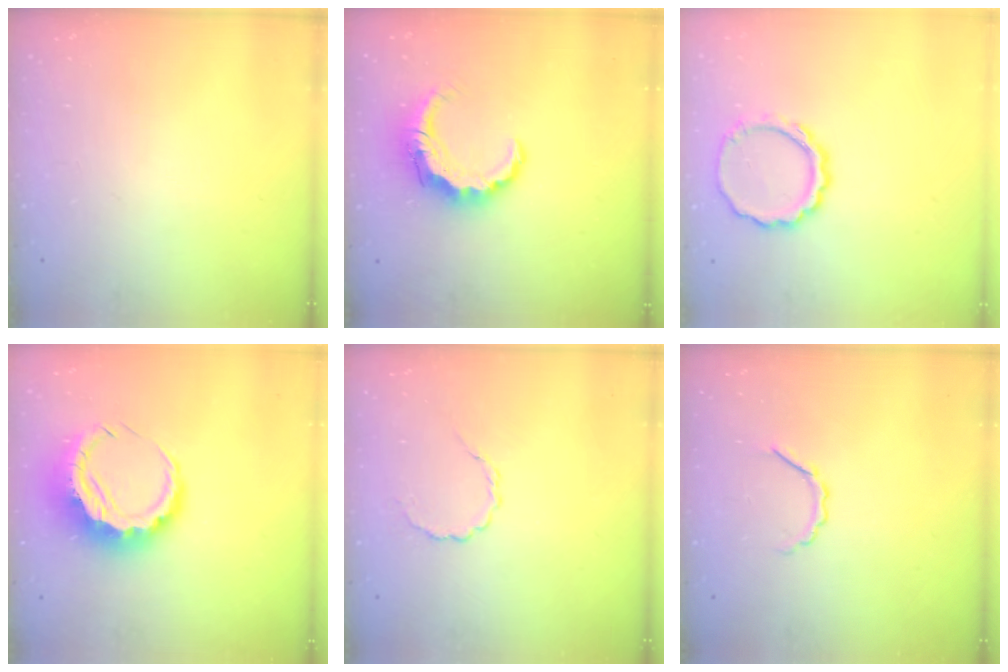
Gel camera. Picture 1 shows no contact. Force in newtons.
{"total": 8.5, "press": 8.5, "slide": 0.9}
{"total": 8.5, "press": 8.5, "slide": 1.2}
{"total": 10.7, "press": 10.5, "slide": 2.1}
{"total": 2.4, "press": 2.2, "slide": 0.9}
{"total": 4.3, "press": 4.0, "slide": 1.4}